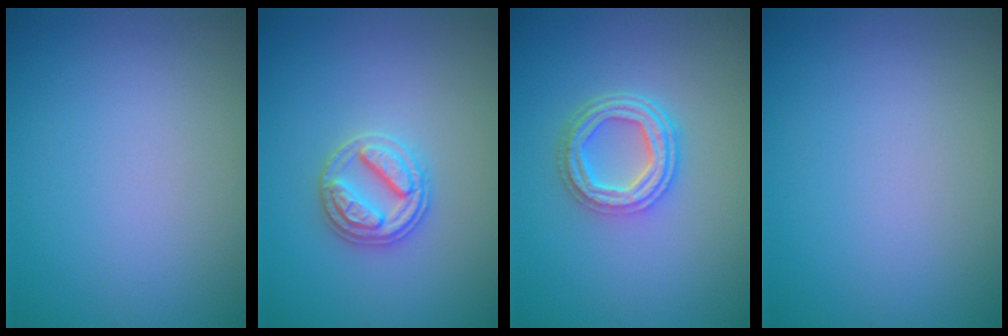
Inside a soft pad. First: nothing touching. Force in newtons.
{"total": 2.8, "press": 2.8, "slide": 0.2}
{"total": 4.3, "press": 3.3, "slide": 2.7}
{"total": 0.0}